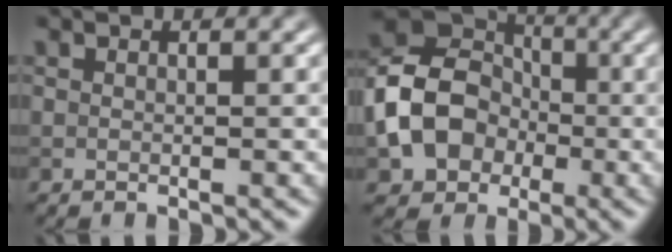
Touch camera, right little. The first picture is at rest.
{"total": 8.6, "force": [-1.8, 6.7, 5.1], "torque": [-0.101, 0.001, -0.045]}